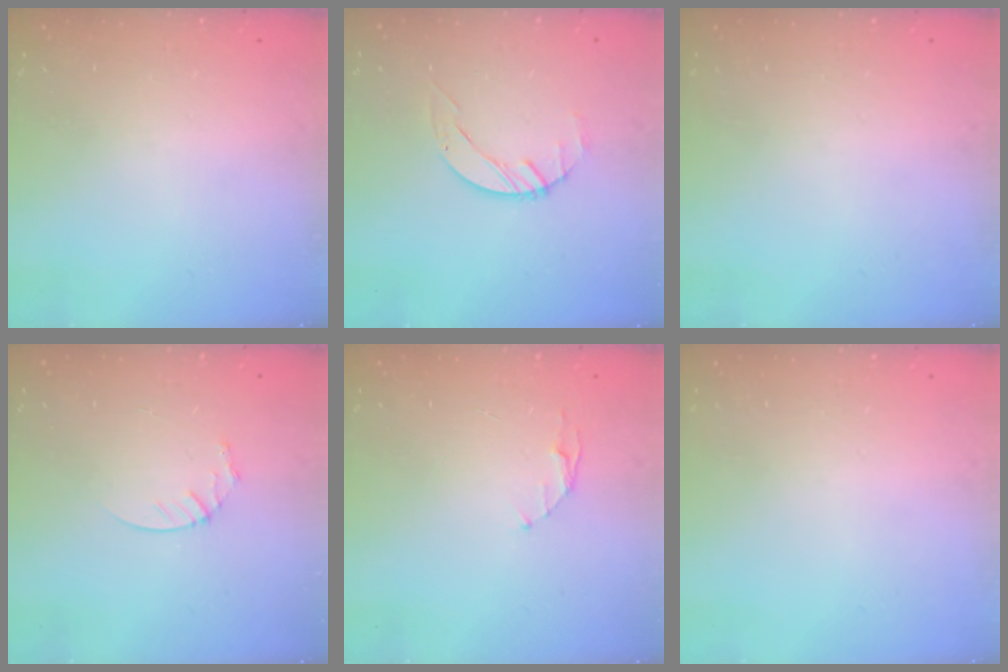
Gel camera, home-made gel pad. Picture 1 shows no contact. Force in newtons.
{"total": 1.4, "press": 1.4, "slide": 0.2}
{"total": 0.0}
{"total": 3.6, "press": 3.6, "slide": 0.4}
{"total": 3.2, "press": 3.2, "slide": 0.4}
{"total": 0.0}